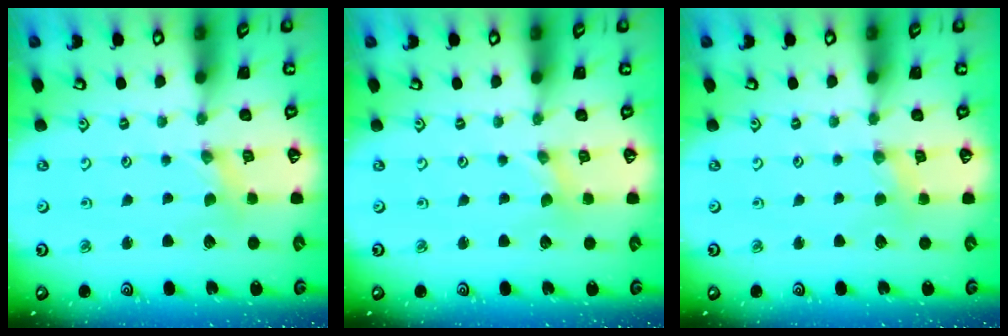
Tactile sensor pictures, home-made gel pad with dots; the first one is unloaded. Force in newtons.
{"total": 0.0}
{"total": 1.4, "press": 1.4, "slide": 0.3}